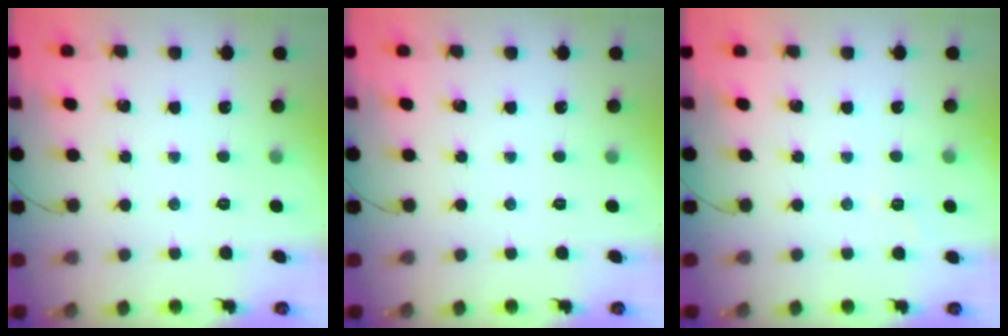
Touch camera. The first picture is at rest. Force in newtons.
{"total": 0.0}
{"total": 2.7, "press": 2.2, "slide": 1.5}